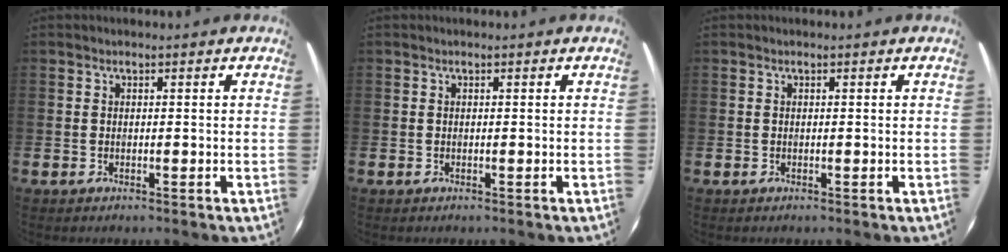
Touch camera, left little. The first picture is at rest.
{"total": 0.0}
{"total": 0.0}